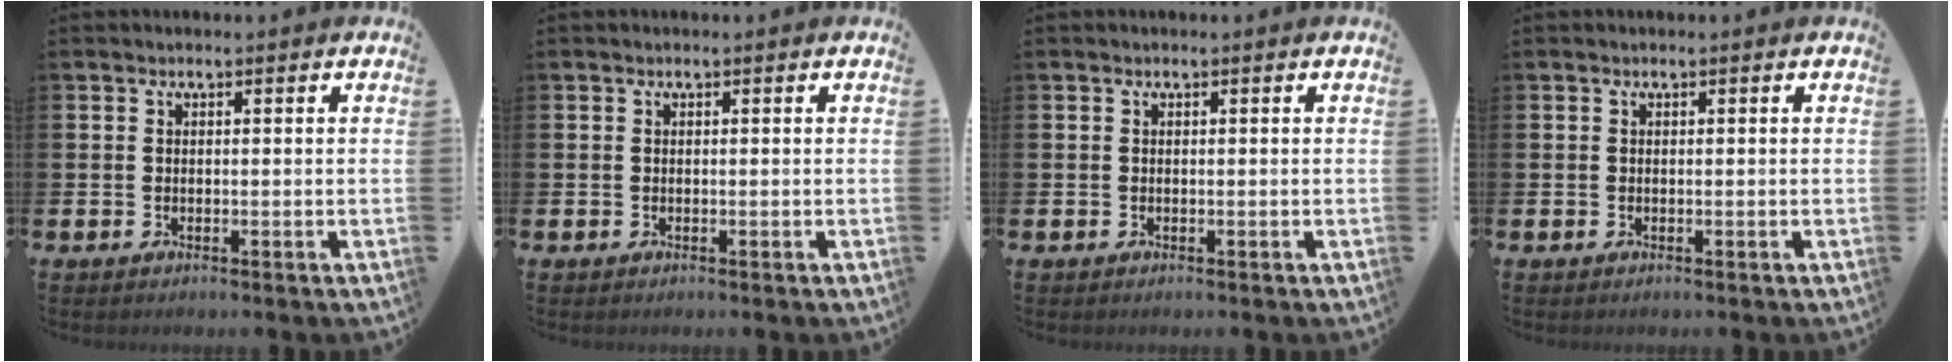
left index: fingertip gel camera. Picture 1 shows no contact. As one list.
[{"total": 0.0}, {"total": 0.0}, {"total": 0.0}]